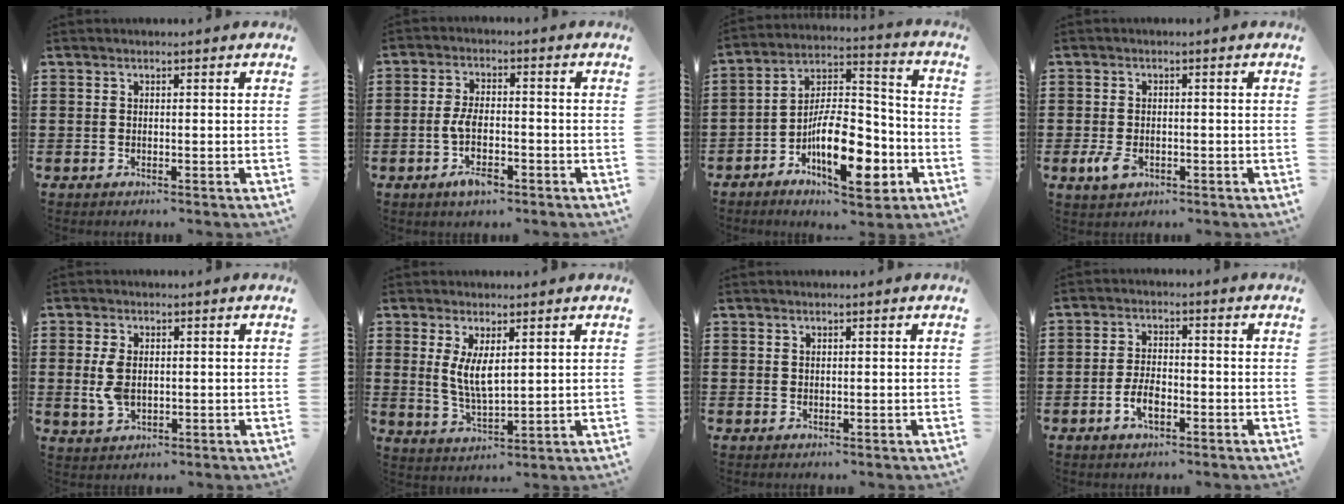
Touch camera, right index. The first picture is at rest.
{"total": 5.4, "force": [-2.0, 2.4, 4.5], "torque": [-0.098, 0.002, -0.041]}
{"total": 14.1, "force": [-6.1, 5.8, 11.3], "torque": [-0.203, 0.014, -0.108]}
{"total": 3.2, "force": [-1.1, 2.0, 2.2], "torque": [-0.062, -0.008, -0.025]}
{"total": 5.0, "force": [0.2, 3.1, 3.9], "torque": [-0.101, 0.001, -0.001]}
{"total": 5.2, "force": [1.3, 2.1, 4.6], "torque": [-0.084, 0.001, 0.022]}
{"total": 0.6, "force": [0.4, 0.4, 0.1], "torque": [-0.003, 0.002, 0.009]}
{"total": 4.3, "force": [-1.7, 2.1, 3.4], "torque": [-0.073, 0.001, -0.035]}